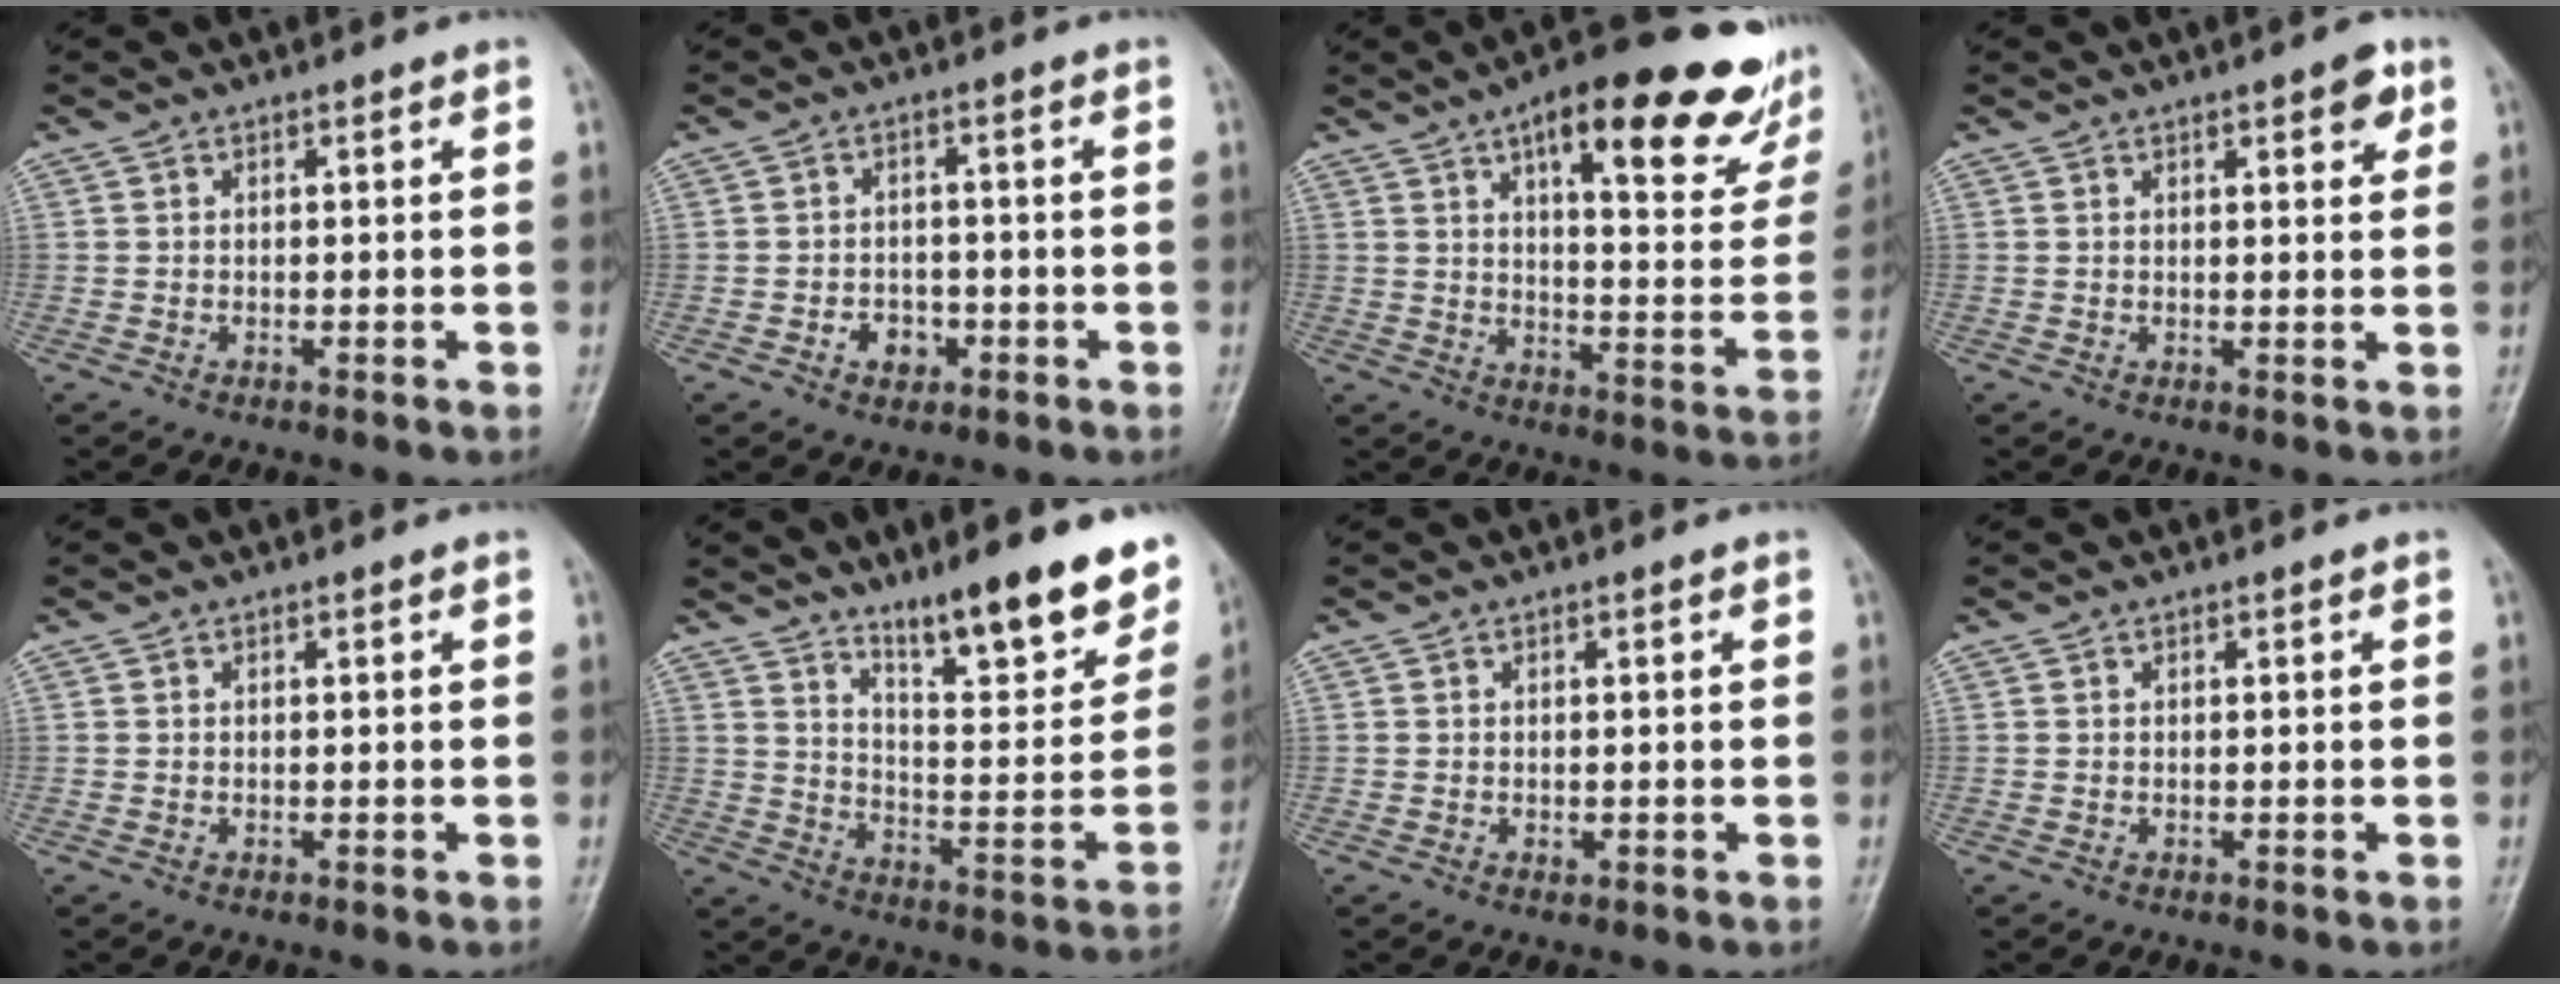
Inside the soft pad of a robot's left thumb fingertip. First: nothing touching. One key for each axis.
{"total": 4.0, "fx": -1.7, "fy": 3.1, "fz": 2.0, "tx": -0.011, "ty": 0.015, "tz": -0.024}
{"total": 23.3, "fx": 14.1, "fy": 7.3, "fz": 17.0, "tx": -0.192, "ty": -0.040, "tz": 0.188}
{"total": 3.9, "fx": 2.1, "fy": 1.3, "fz": 3.0, "tx": -0.029, "ty": -0.006, "tz": 0.023}
{"total": 0.0}
{"total": 18.0, "fx": 12.9, "fy": 3.9, "fz": 12.0, "tx": -0.131, "ty": -0.083, "tz": 0.203}
{"total": 0.7, "fx": -0.2, "fy": 0.5, "fz": 0.5, "tx": -0.007, "ty": 0.001, "tz": -0.001}
{"total": 0.0}